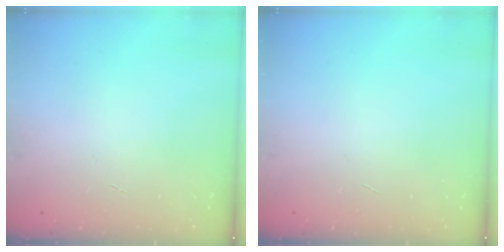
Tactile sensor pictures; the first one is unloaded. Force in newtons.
{"total": 0.0}